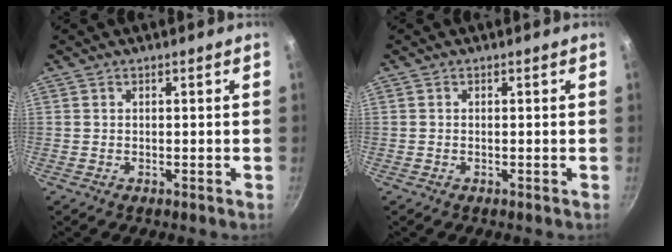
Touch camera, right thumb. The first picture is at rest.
{"total": 0.0}